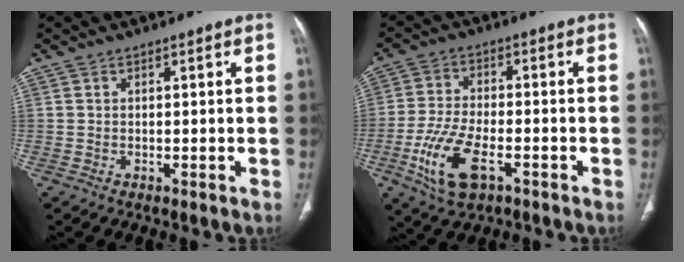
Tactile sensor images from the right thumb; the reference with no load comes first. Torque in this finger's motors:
{"motor_torque": [-0.07, 0.37, 0.56, 0.34, 0.33]}